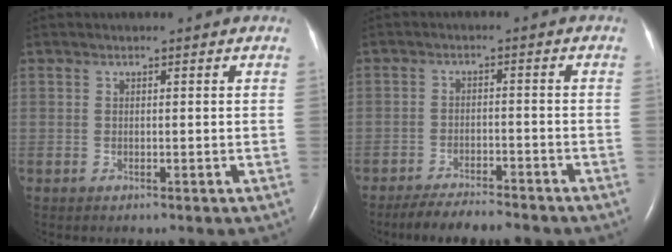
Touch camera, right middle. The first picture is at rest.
{"total": 7.4, "force": [-6.8, 1.1, 2.7], "torque": [-0.040, -0.012, -0.109]}